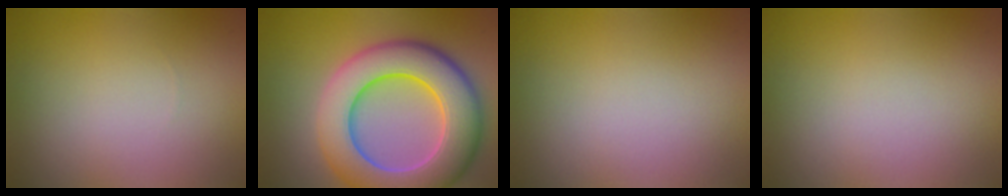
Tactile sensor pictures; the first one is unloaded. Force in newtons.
{"total": 11.2, "press": 11.1, "slide": 0.9}
{"total": 0.0}
{"total": 0.0}